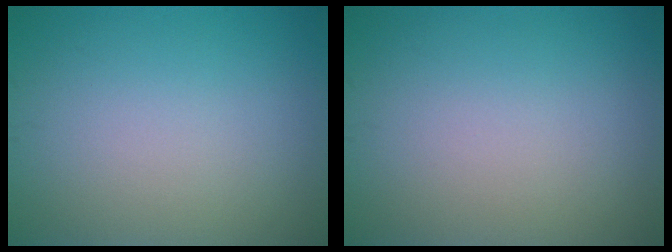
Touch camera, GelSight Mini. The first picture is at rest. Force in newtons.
{"total": 0.0}